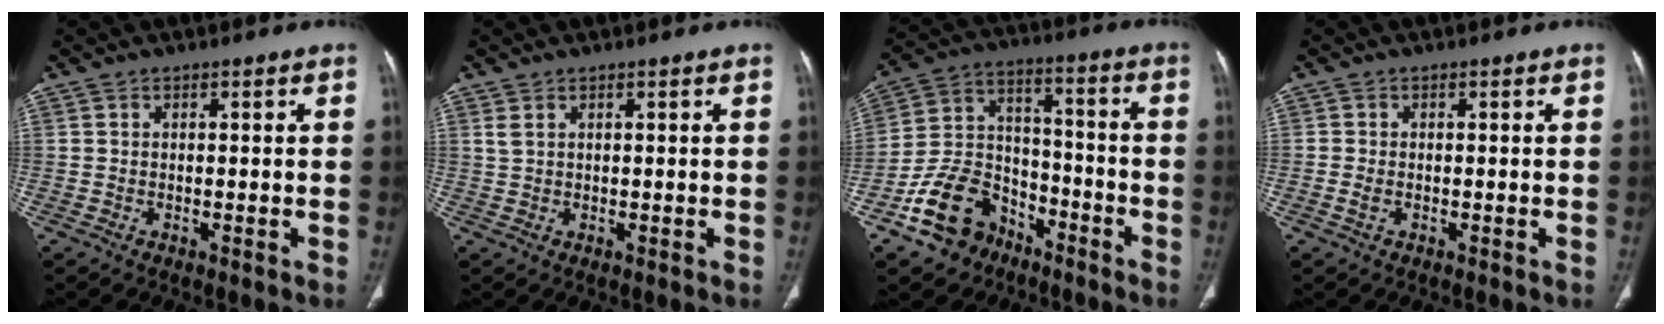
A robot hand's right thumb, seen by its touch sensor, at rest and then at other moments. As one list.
[{"total": 1.3, "force": [0.8, 0.6, 0.8], "torque": [-0.017, 0.010, 0.025]}, {"total": 13.8, "force": [-8.4, 9.6, 5.2], "torque": [-0.063, 0.078, -0.148]}, {"total": 1.3, "force": [-0.3, 0.9, 0.9], "torque": [-0.024, 0.001, -0.006]}]